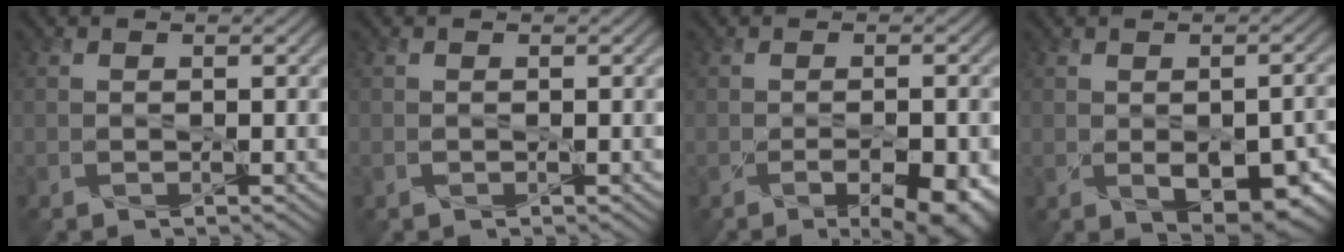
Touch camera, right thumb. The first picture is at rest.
{"total": 0.0}
{"total": 6.3, "force": [-2.7, 2.3, 5.2], "torque": [-0.074, -0.013, -0.021]}
{"total": 7.4, "force": [-2.2, 4.3, 5.7], "torque": [-0.090, -0.031, -0.013]}